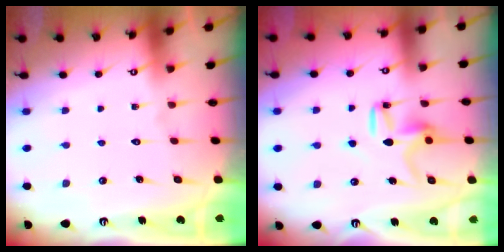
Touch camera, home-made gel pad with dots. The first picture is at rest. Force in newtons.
{"total": 9.4, "press": 9.4, "slide": 0.4}